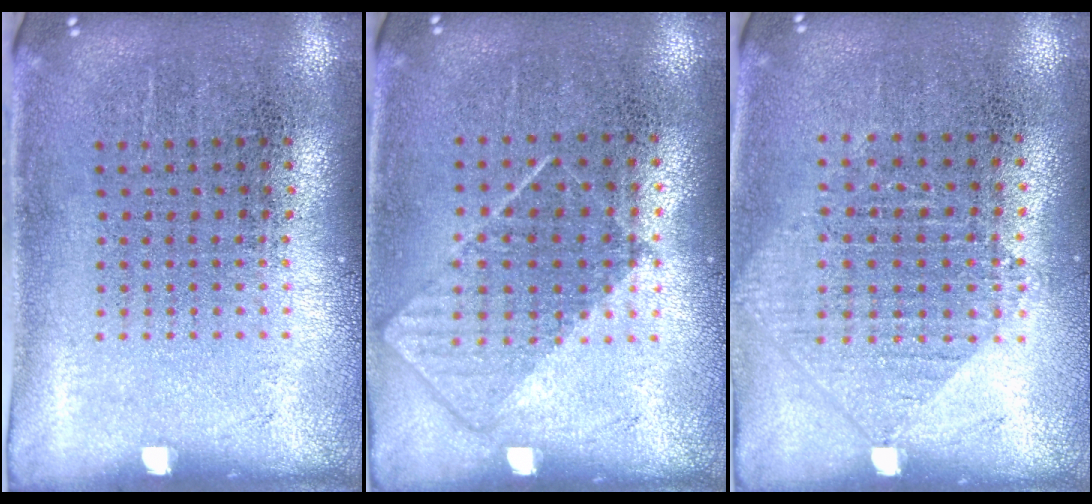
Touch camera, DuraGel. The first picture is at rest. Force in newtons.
{"total": 0.8, "press": 0.7, "slide": 0.4}
{"total": 0.9, "press": 0.9, "slide": 0.2}